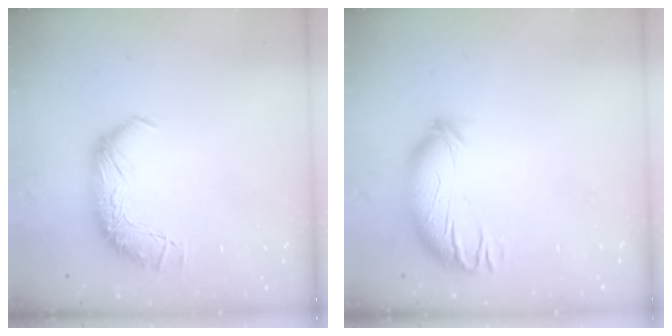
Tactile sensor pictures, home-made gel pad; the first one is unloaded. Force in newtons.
{"total": 3.8, "press": 3.1, "slide": 2.2}